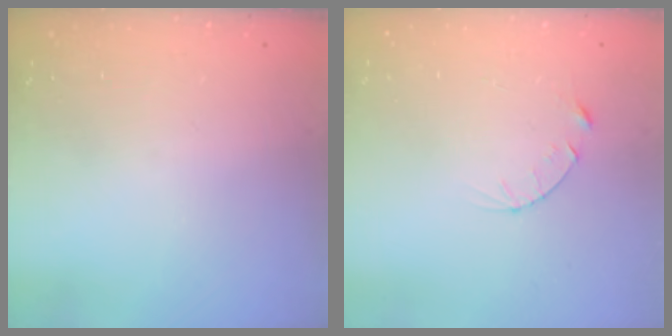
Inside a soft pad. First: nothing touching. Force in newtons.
{"total": 4.1, "press": 4.0, "slide": 0.4}